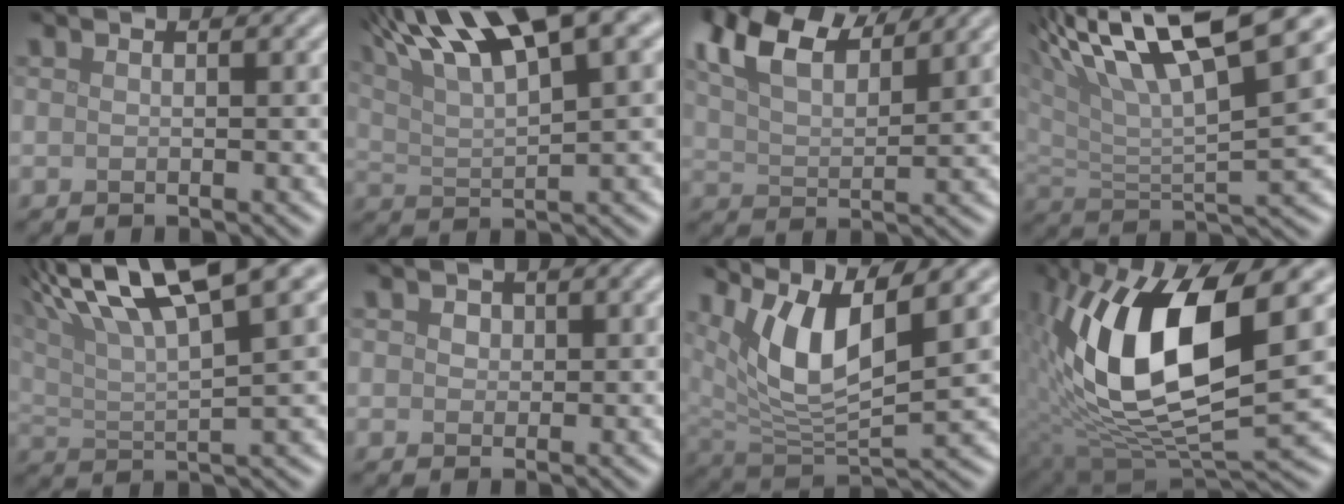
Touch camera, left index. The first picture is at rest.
{"total": 12.0, "force": [7.6, 2.9, 8.8], "torque": [-0.142, 0.029, 0.126]}
{"total": 8.1, "force": [5.9, 2.9, 4.7], "torque": [-0.104, 0.025, 0.106]}
{"total": 12.3, "force": [7.7, 2.7, 9.1], "torque": [-0.166, 0.017, 0.133]}
{"total": 11.1, "force": [7.0, 2.6, 8.2], "torque": [-0.138, 0.028, 0.117]}
{"total": 1.2, "force": [0.5, 1.0, 0.5], "torque": [-0.007, 0.004, 0.001]}
{"total": 8.4, "force": [3.8, 2.7, 6.9], "torque": [-0.142, -0.009, 0.070]}
{"total": 13.1, "force": [2.1, 5.2, 11.8], "torque": [-0.227, -0.001, 0.035]}